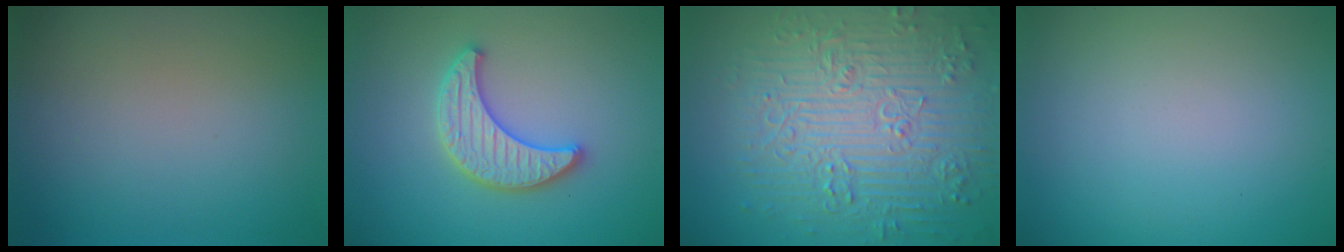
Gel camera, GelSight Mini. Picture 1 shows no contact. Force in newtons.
{"total": 3.6, "press": 3.5, "slide": 0.7}
{"total": 9.4, "press": 6.8, "slide": 6.5}
{"total": 0.0}